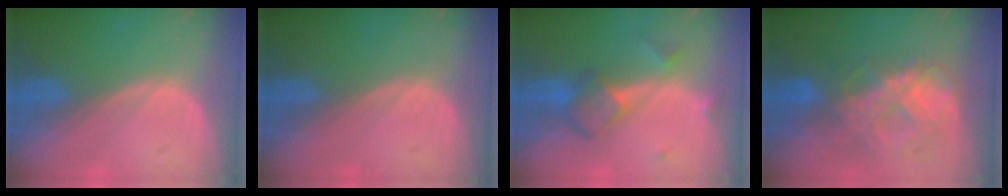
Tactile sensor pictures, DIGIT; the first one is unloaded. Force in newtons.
{"total": 0.0}
{"total": 5.9, "press": 5.2, "slide": 2.9}
{"total": 8.3, "press": 7.4, "slide": 3.7}